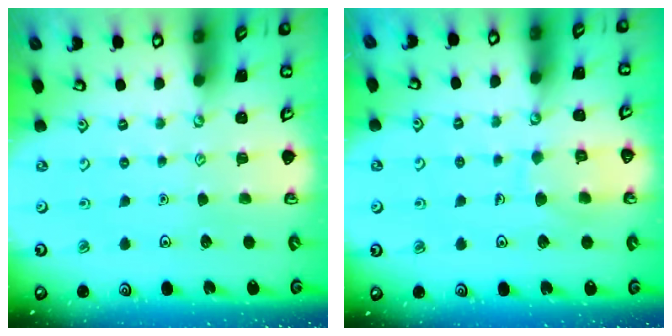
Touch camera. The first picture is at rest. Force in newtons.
{"total": 7.8, "press": 7.8, "slide": 0.7}